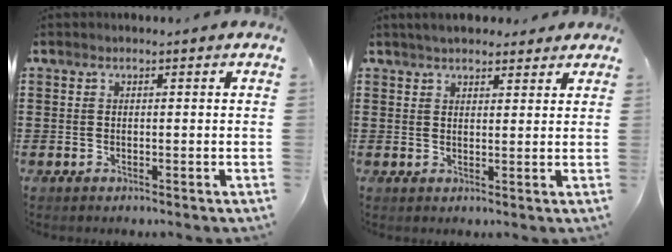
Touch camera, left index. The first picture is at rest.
{"total": 3.4, "force": [3.1, 1.3, 0.7], "torque": [-0.022, 0.002, 0.058]}